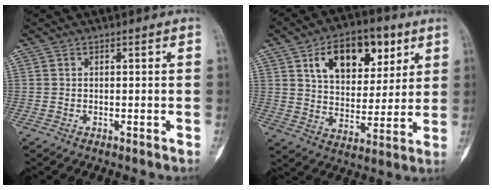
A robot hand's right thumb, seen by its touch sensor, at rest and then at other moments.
{"total": 16.9, "force": [7.5, 10.1, 11.2], "torque": [-0.123, -0.018, 0.126]}